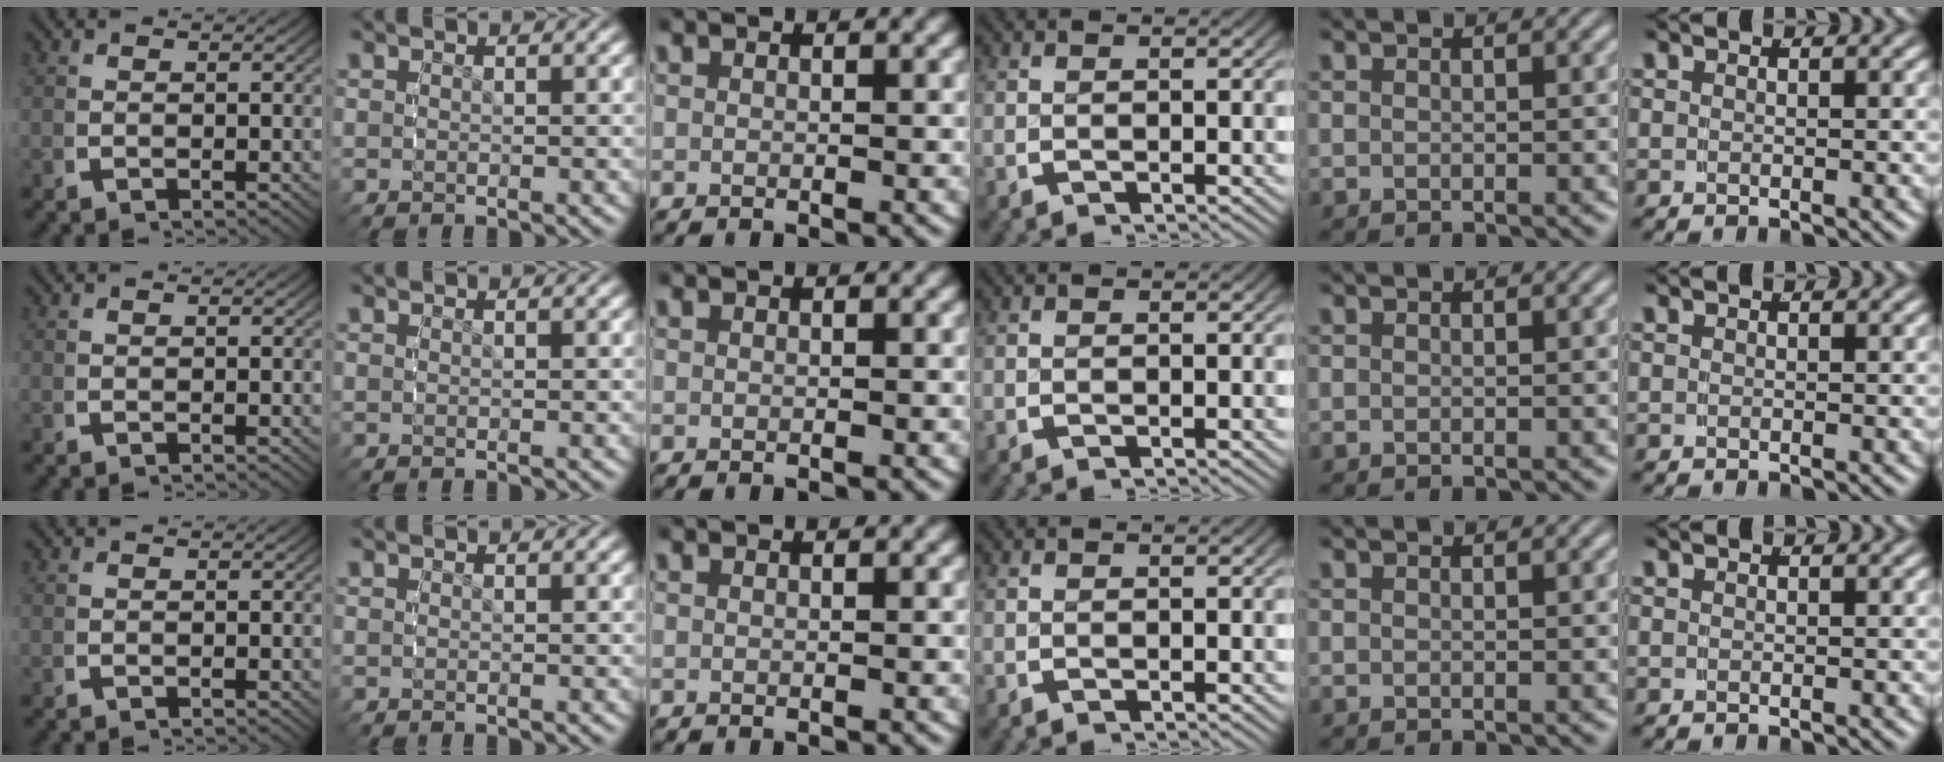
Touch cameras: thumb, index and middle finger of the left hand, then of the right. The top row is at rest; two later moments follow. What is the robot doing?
{"motion": "reach", "object": "shoes"}